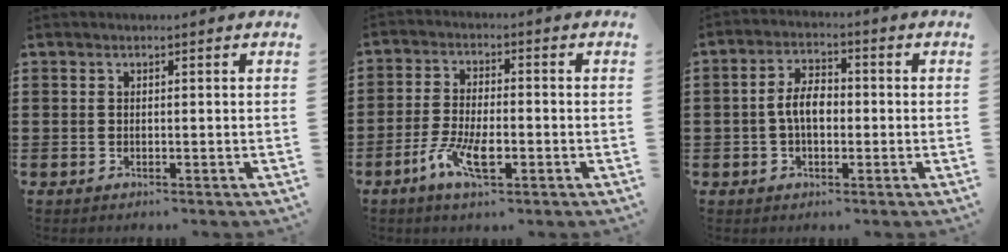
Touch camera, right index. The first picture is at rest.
{"total": 7.2, "force": [-3.3, 2.5, 5.9], "torque": [-0.133, -0.008, -0.065]}
{"total": 5.1, "force": [-0.4, 2.6, 4.4], "torque": [-0.094, 0.001, -0.011]}